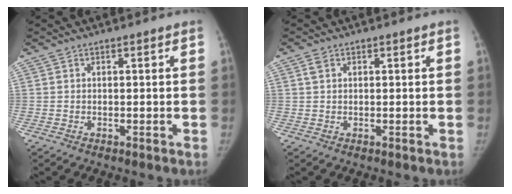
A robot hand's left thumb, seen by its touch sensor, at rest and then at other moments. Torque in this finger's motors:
{"motor_torque": [0.27, 0.09, 0.18, -0.55, 0.00]}